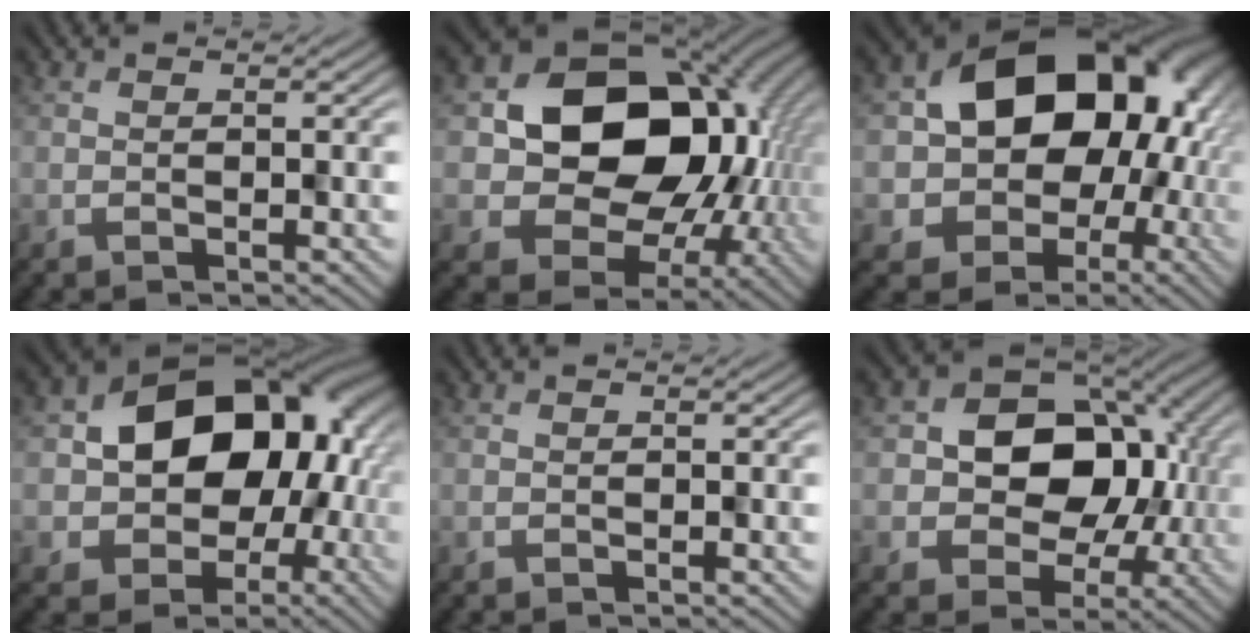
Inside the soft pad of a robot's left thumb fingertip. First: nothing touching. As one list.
[{"total": 14.9, "force": [1.5, 11.9, 9.0], "torque": [-0.119, -0.016, 0.027]}, {"total": 16.8, "force": [2.4, 13.5, 9.6], "torque": [-0.124, -0.020, 0.040]}, {"total": 15.0, "force": [1.3, 11.6, 9.3], "torque": [-0.118, -0.013, 0.020]}, {"total": 0.0}, {"total": 11.2, "force": [0.8, 9.1, 6.5], "torque": [-0.072, 0.001, -0.005]}]